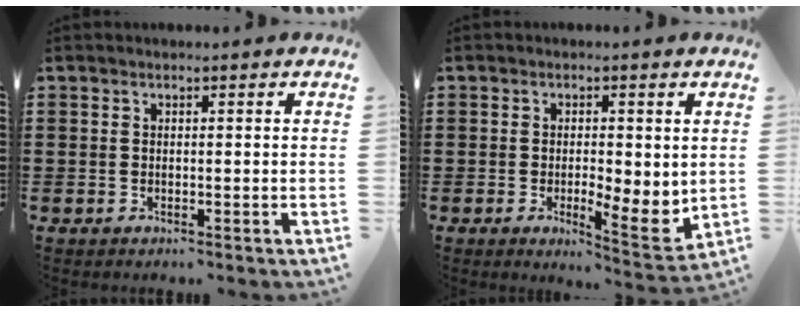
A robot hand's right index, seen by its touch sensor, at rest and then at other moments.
{"total": 4.2, "force": [0.0, 1.7, 3.8], "torque": [-0.064, -0.006, -0.002]}